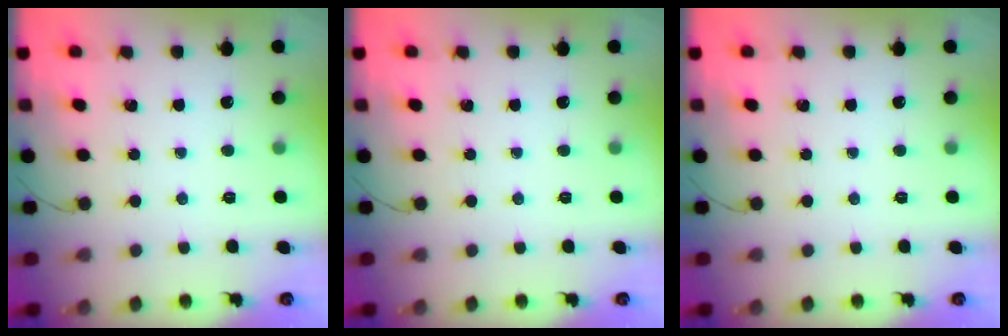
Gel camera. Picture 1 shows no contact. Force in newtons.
{"total": 0.0}
{"total": 0.0}